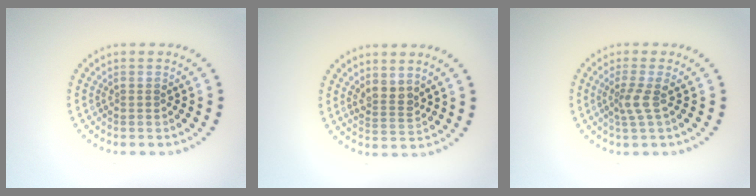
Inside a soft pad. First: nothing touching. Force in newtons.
{"total": 2.1, "press": 1.7, "slide": 1.1}
{"total": 1.9, "press": 1.3, "slide": 1.4}